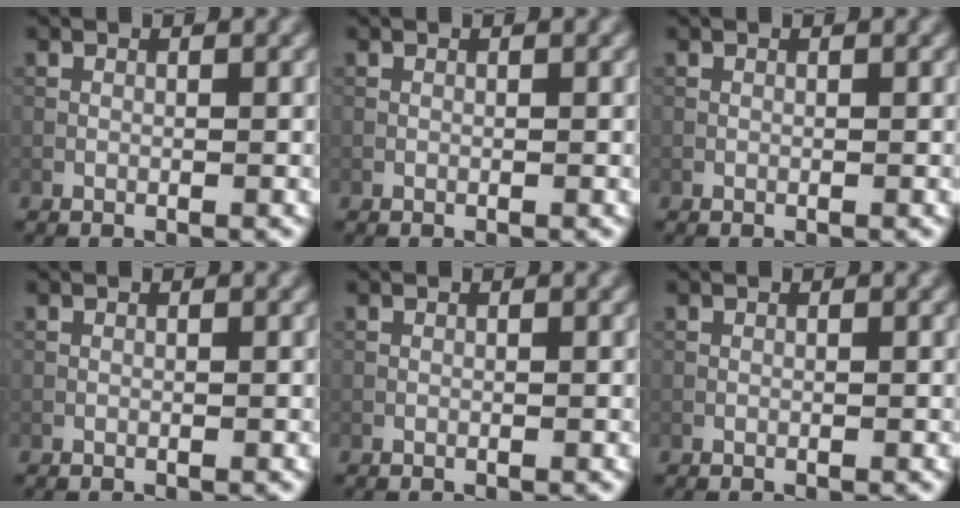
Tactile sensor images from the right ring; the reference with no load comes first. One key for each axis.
{"total": 0.0}
{"total": 0.0}
{"total": 0.0}
{"total": 0.0}
{"total": 0.0}